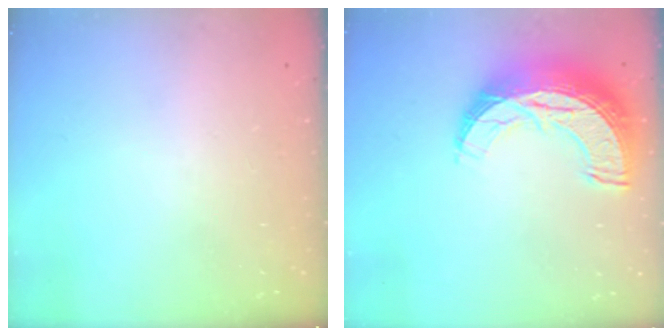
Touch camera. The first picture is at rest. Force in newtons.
{"total": 18.5, "press": 18.5, "slide": 1.0}